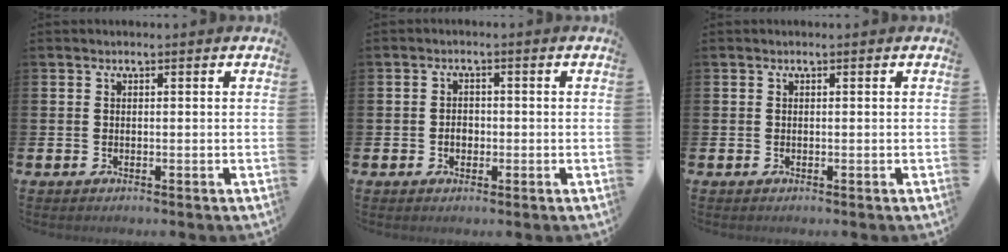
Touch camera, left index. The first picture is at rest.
{"total": 1.8, "force": [-0.4, 1.4, 1.0], "torque": [-0.004, -0.001, -0.014]}
{"total": 0.0}